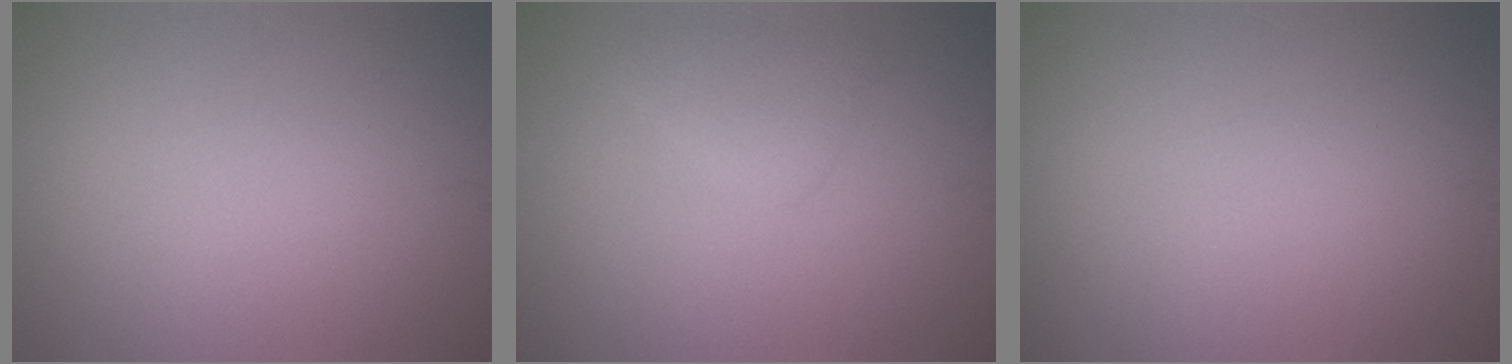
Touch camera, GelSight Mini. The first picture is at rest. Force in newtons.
{"total": 1.8, "press": 1.8, "slide": 0.2}
{"total": 0.0}